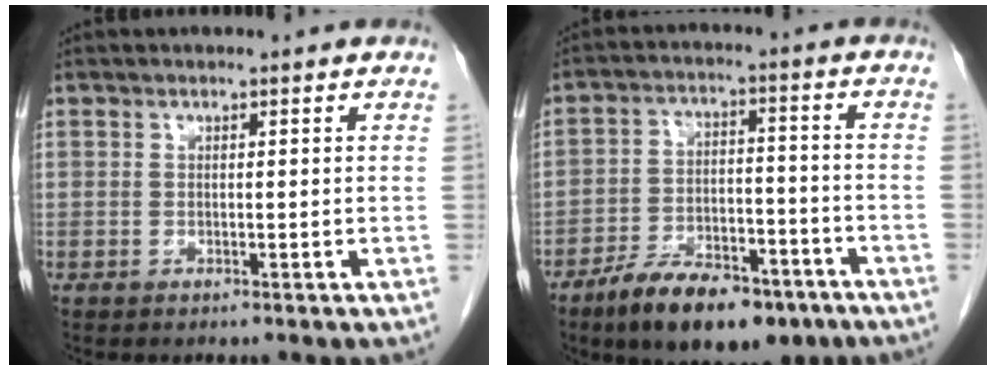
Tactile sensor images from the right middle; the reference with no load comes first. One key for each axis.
{"total": 13.6, "fx": -9.4, "fy": 5.4, "fz": 8.2, "tx": -0.126, "ty": 0.001, "tz": -0.153}